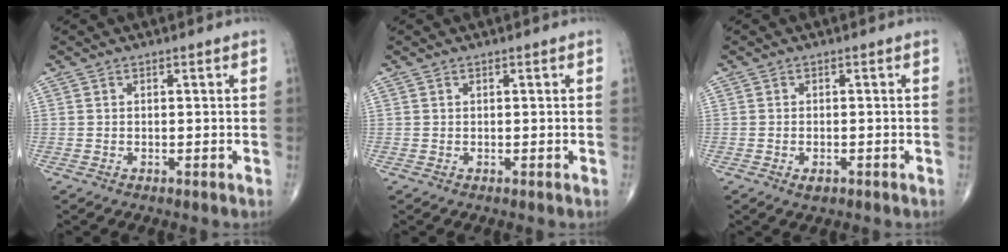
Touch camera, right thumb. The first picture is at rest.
{"total": 0.0}
{"total": 1.7, "force": [-0.9, 0.9, 1.2], "torque": [-0.018, 0.002, -0.012]}